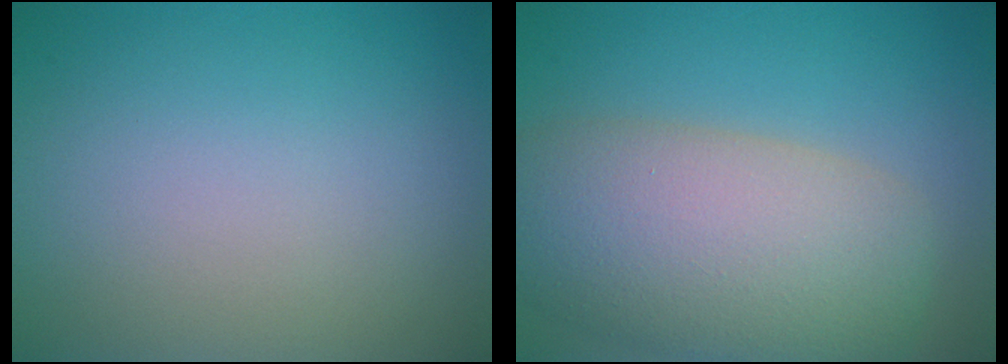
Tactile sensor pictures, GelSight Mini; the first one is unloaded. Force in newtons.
{"total": 9.6, "press": 9.6, "slide": 0.7}